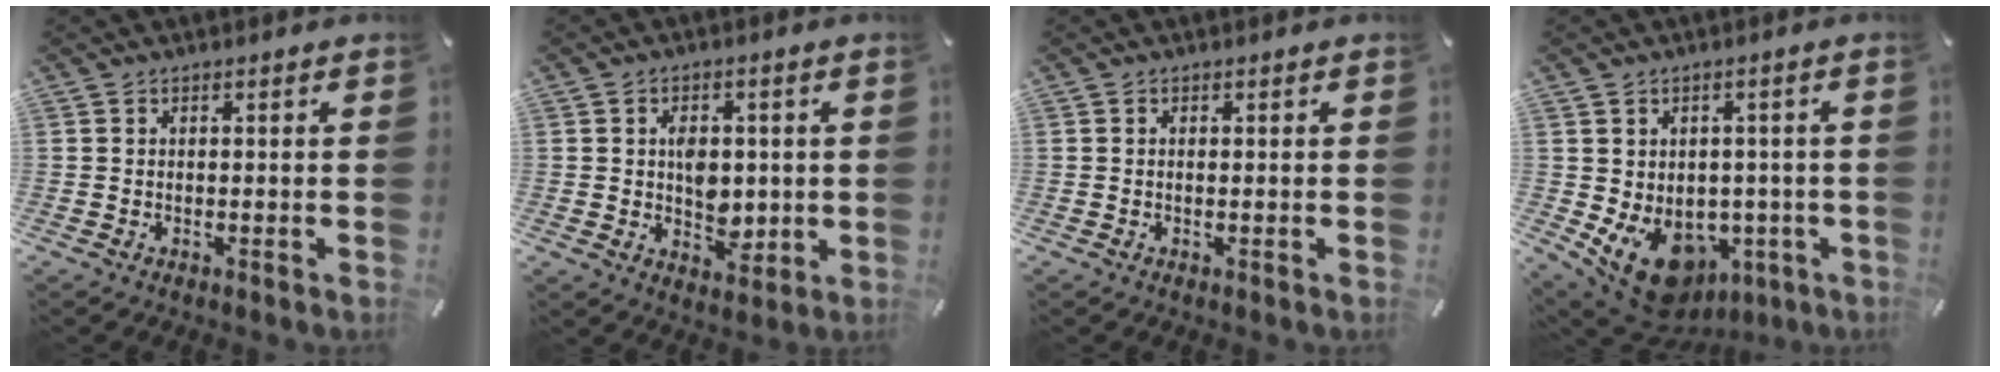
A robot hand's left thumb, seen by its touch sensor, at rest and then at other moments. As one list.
[{"total": 7.0, "force": [0.1, 5.5, 4.3], "torque": [-0.032, -0.003, -0.001]}, {"total": 0.0}, {"total": 10.5, "force": [-4.1, 8.1, 5.1], "torque": [-0.081, 0.008, -0.061]}]